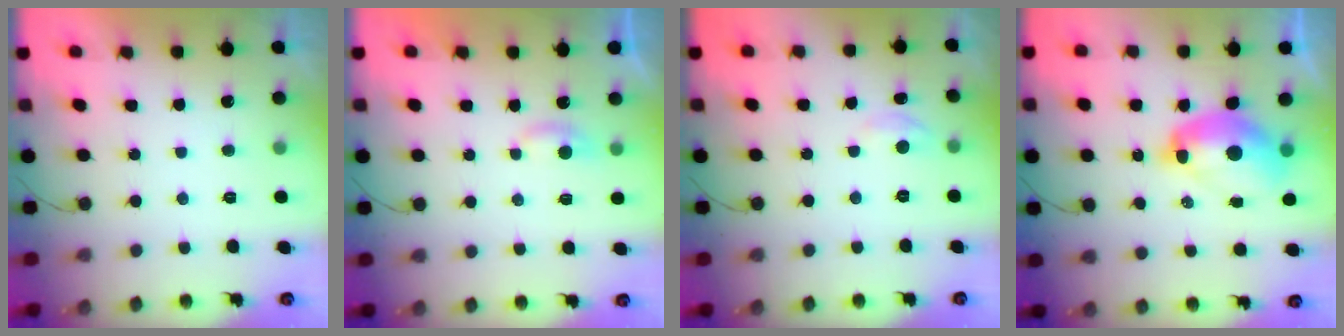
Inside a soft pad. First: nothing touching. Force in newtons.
{"total": 2.8, "press": 2.8, "slide": 0.3}
{"total": 4.0, "press": 3.9, "slide": 0.6}
{"total": 11.2, "press": 11.1, "slide": 1.1}